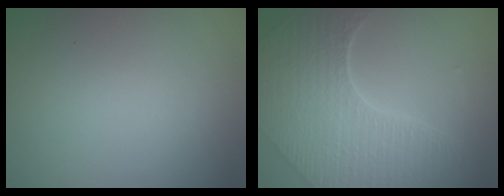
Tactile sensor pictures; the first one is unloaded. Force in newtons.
{"total": 8.6, "press": 6.2, "slide": 6.0}